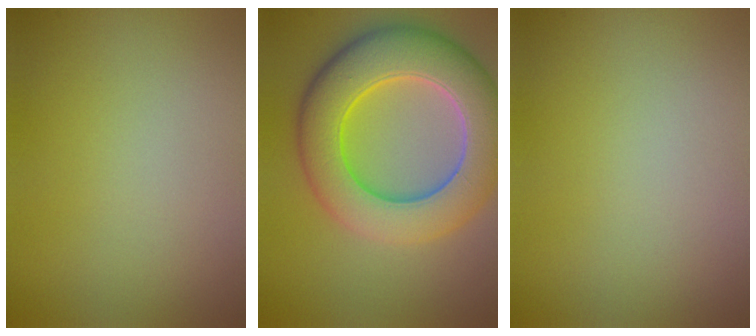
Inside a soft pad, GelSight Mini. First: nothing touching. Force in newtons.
{"total": 9.8, "press": 9.8, "slide": 0.1}
{"total": 0.0}